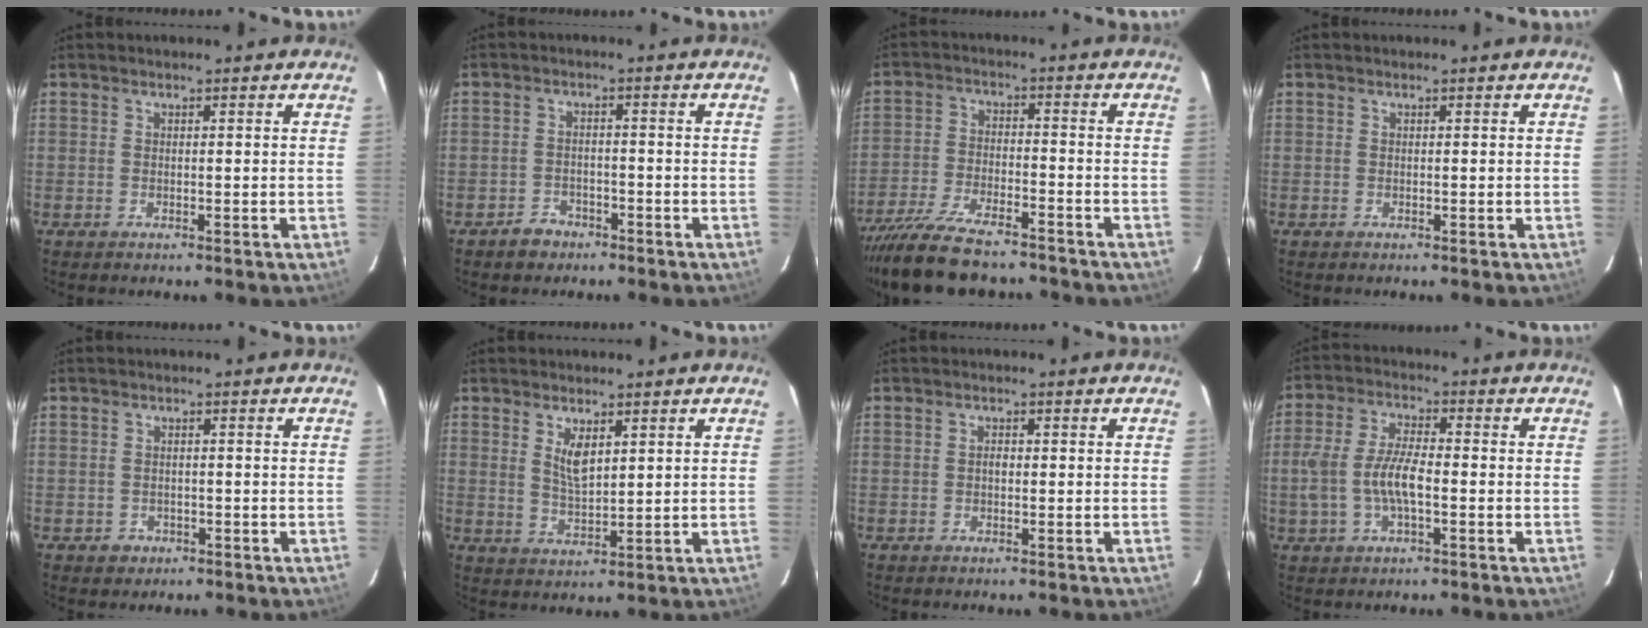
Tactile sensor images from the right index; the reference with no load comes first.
{"total": 3.9, "force": [-2.8, 2.7, 0.5], "torque": [-0.018, 0.014, -0.042]}
{"total": 16.1, "force": [-13.6, 4.2, 7.4], "torque": [-0.160, -0.030, -0.226]}
{"total": 0.0}
{"total": 2.5, "force": [-1.1, 2.2, 0.4], "torque": [-0.011, 0.004, -0.011]}
{"total": 4.6, "force": [2.0, 1.8, 3.8], "torque": [-0.065, -0.004, 0.042]}
{"total": 0.8, "force": [-0.2, 0.6, 0.6], "torque": [-0.010, 0.005, -0.004]}
{"total": 8.6, "force": [-1.9, 3.2, 7.8], "torque": [-0.161, 0.005, -0.033]}